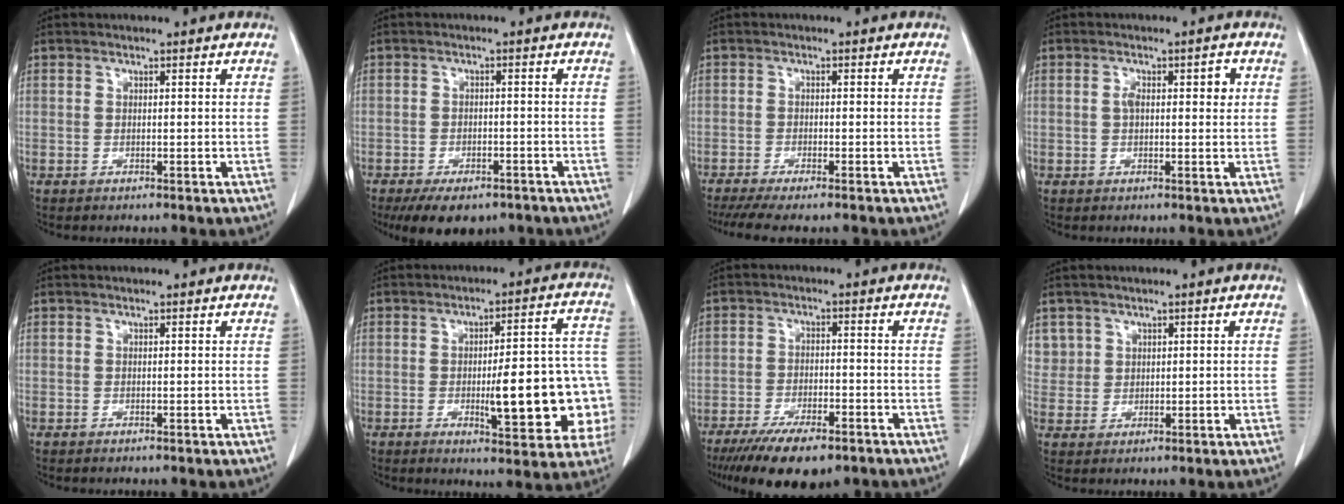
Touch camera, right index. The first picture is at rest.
{"total": 8.7, "force": [-6.5, 4.1, 4.2], "torque": [-0.053, 0.000, -0.091]}
{"total": 8.2, "force": [-6.8, 0.7, 4.5], "torque": [-0.062, -0.013, -0.104]}
{"total": 3.8, "force": [0.7, 1.5, 3.4], "torque": [-0.057, 0.016, 0.011]}
{"total": 0.0}
{"total": 16.5, "force": [-3.4, 3.7, 15.7], "torque": [-0.145, 0.032, -0.031]}
{"total": 11.6, "force": [-8.3, 3.6, 7.2], "torque": [-0.113, -0.014, -0.127]}
{"total": 3.7, "force": [1.8, 3.2, -0.2], "torque": [0.018, 0.004, 0.036]}